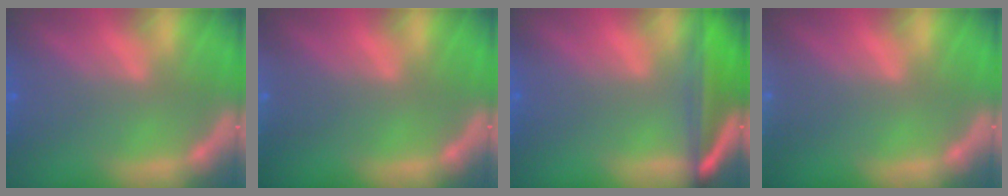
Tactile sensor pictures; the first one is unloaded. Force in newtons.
{"total": 3.0}
{"total": 7.6}
{"total": 7.5}